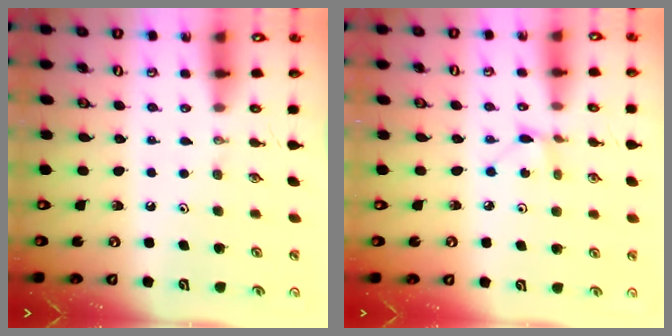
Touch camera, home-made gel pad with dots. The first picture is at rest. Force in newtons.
{"total": 2.2, "press": 2.1, "slide": 0.3}